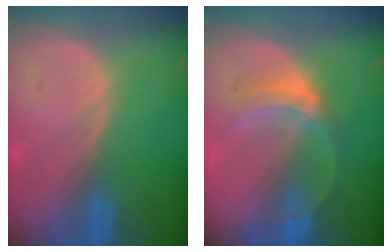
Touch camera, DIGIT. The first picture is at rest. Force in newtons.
{"total": 5.1, "press": 4.9, "slide": 1.5}